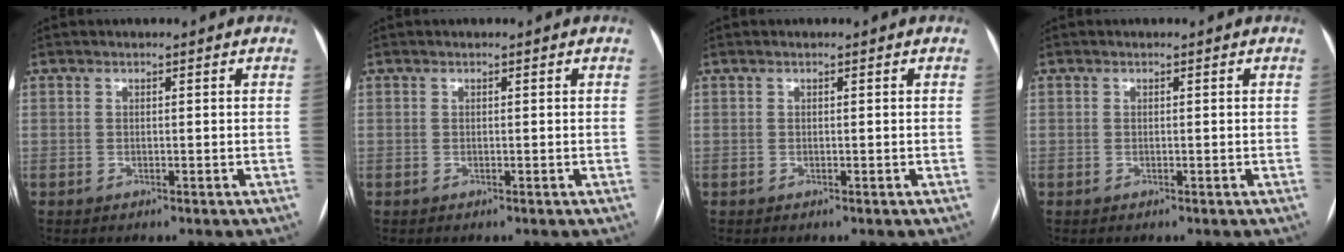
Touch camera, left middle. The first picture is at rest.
{"total": 0.0}
{"total": 0.0}
{"total": 0.0}